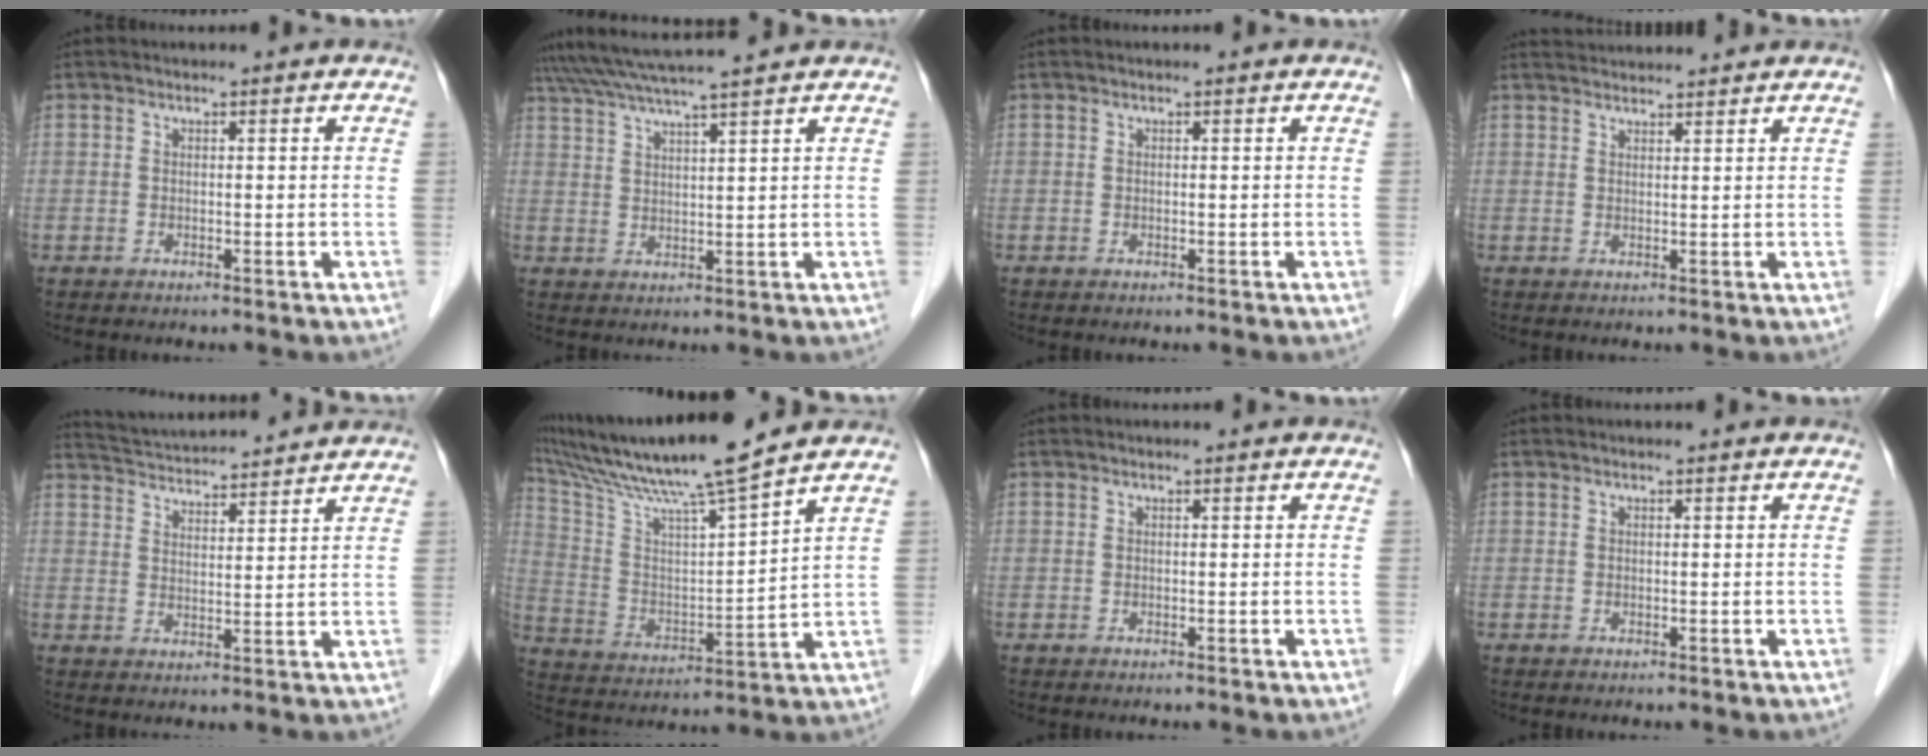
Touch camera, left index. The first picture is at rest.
{"total": 9.3, "force": [8.2, -1.3, 4.2], "torque": [-0.078, 0.027, 0.130]}
{"total": 0.0}
{"total": 4.7, "force": [4.7, 0.1, 0.6], "torque": [-0.013, 0.034, 0.072]}
{"total": 12.5, "force": [11.9, 0.7, 3.7], "torque": [-0.074, 0.025, 0.180]}
{"total": 17.4, "force": [14.8, -1.0, 9.2], "torque": [-0.174, 0.005, 0.260]}
{"total": 0.0}
{"total": 0.0}